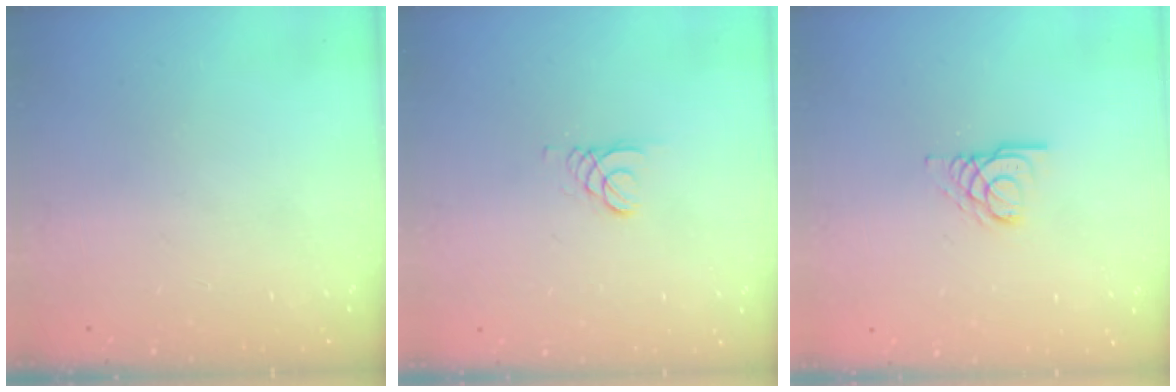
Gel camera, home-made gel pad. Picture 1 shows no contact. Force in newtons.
{"total": 1.5, "press": 1.5, "slide": 0.1}
{"total": 4.1, "press": 4.1, "slide": 0.4}